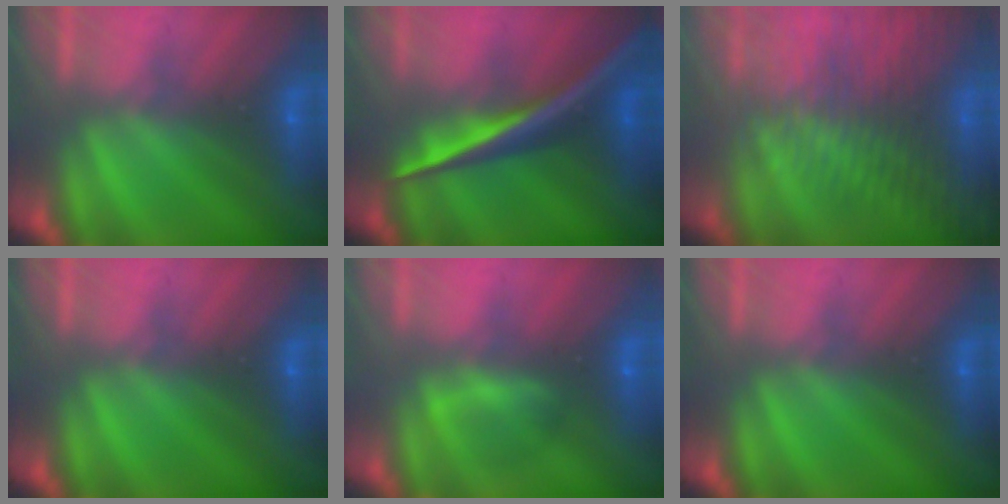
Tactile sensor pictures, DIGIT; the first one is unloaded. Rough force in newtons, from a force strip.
{"total": 2.6}
{"total": 9.0}
{"total": 0.0}
{"total": 2.1}
{"total": 0.0}